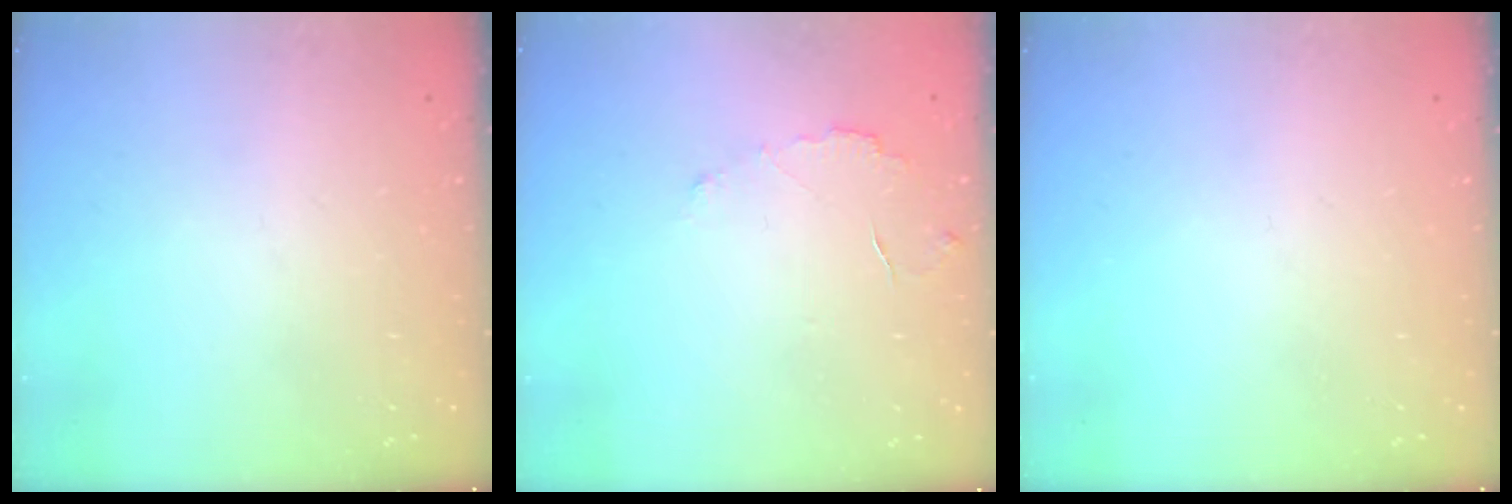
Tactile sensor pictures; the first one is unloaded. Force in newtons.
{"total": 3.8, "press": 3.8, "slide": 0.2}
{"total": 0.0}